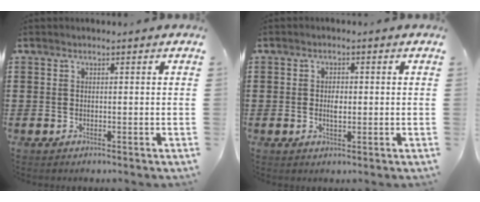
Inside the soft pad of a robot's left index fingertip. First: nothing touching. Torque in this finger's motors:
{"motor_torque": [-0.21, 0.74, 0.08, 0.01]}